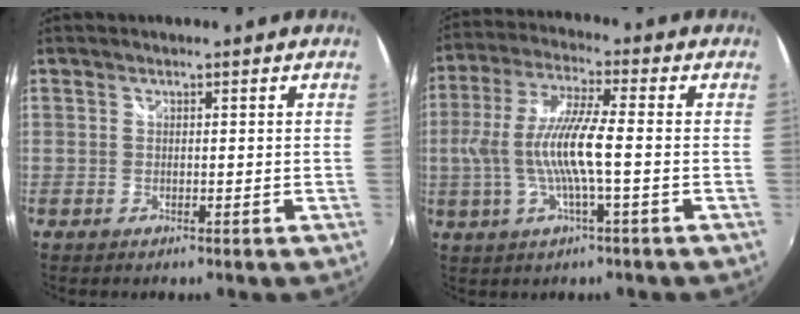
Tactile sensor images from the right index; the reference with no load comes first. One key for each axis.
{"total": 11.3, "fx": -1.5, "fy": 1.2, "fz": 11.2, "tx": -0.223, "ty": -0.001, "tz": -0.026}